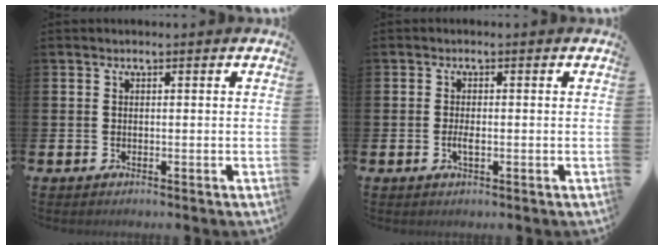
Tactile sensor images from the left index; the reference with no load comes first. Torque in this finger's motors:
{"motor_torque": [0.58, 0.24, 0.03, 0.07]}